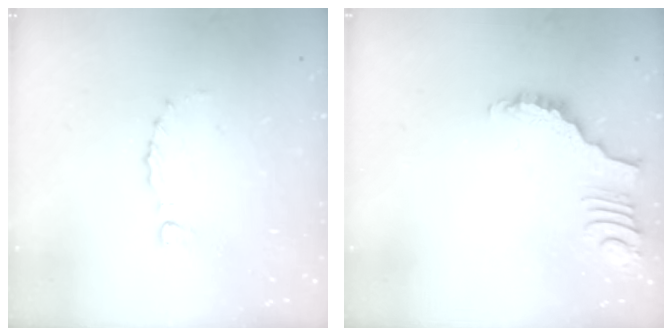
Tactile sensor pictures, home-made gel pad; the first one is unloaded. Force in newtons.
{"total": 3.6, "press": 3.6, "slide": 0.5}